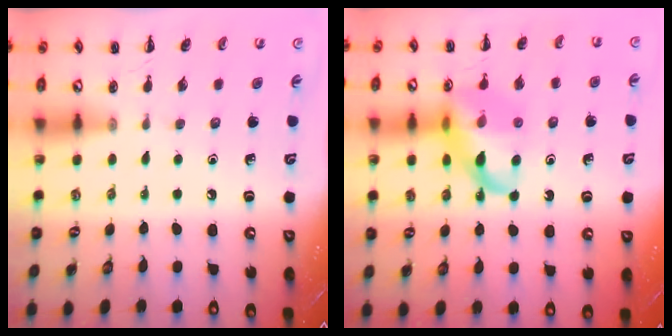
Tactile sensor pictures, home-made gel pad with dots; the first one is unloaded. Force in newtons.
{"total": 15.2, "press": 15.0, "slide": 2.6}